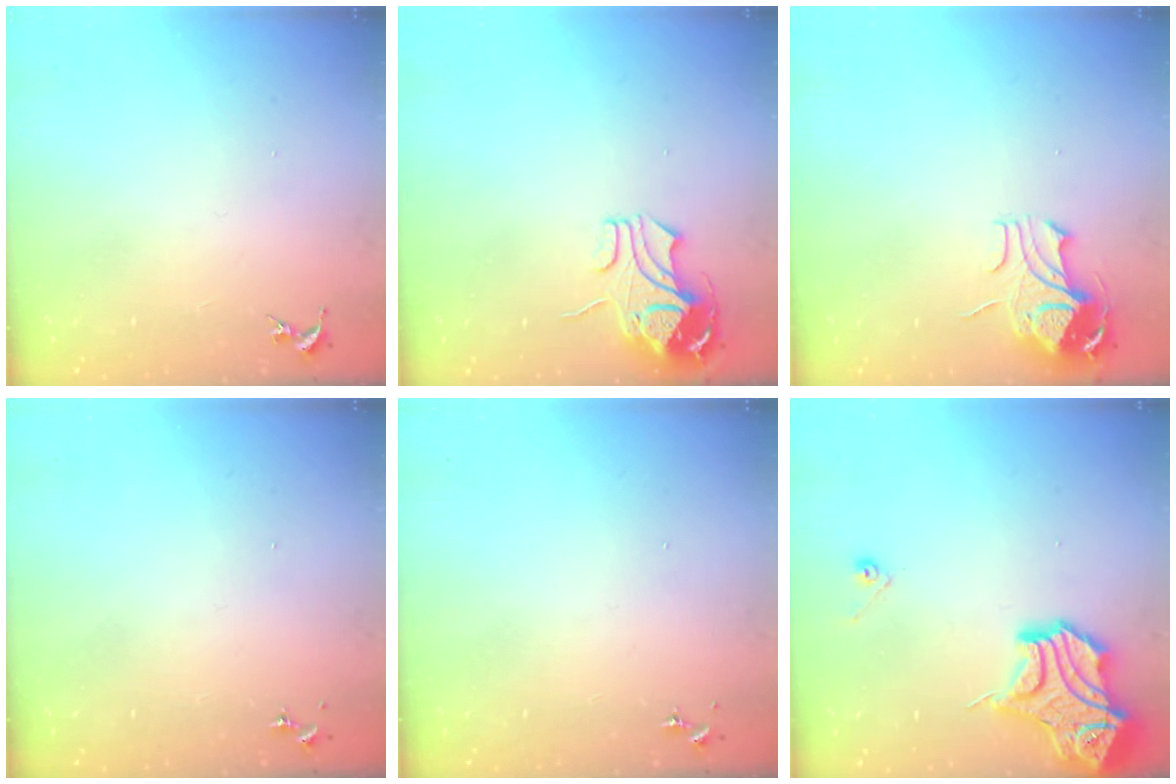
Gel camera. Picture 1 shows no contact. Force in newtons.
{"total": 10.1, "press": 10.1, "slide": 0.8}
{"total": 9.6, "press": 9.6, "slide": 1.1}
{"total": 0.0}
{"total": 0.0}
{"total": 16.5, "press": 16.4, "slide": 2.1}